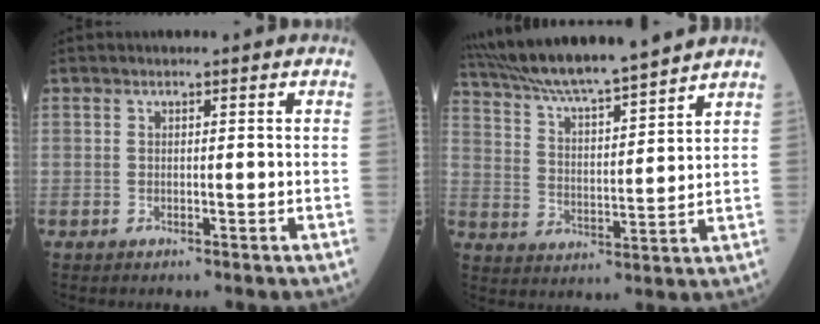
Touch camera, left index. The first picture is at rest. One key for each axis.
{"total": 16.5, "fx": 14.9, "fy": 0.2, "fz": 7.0, "tx": -0.129, "ty": 0.015, "tz": 0.250}